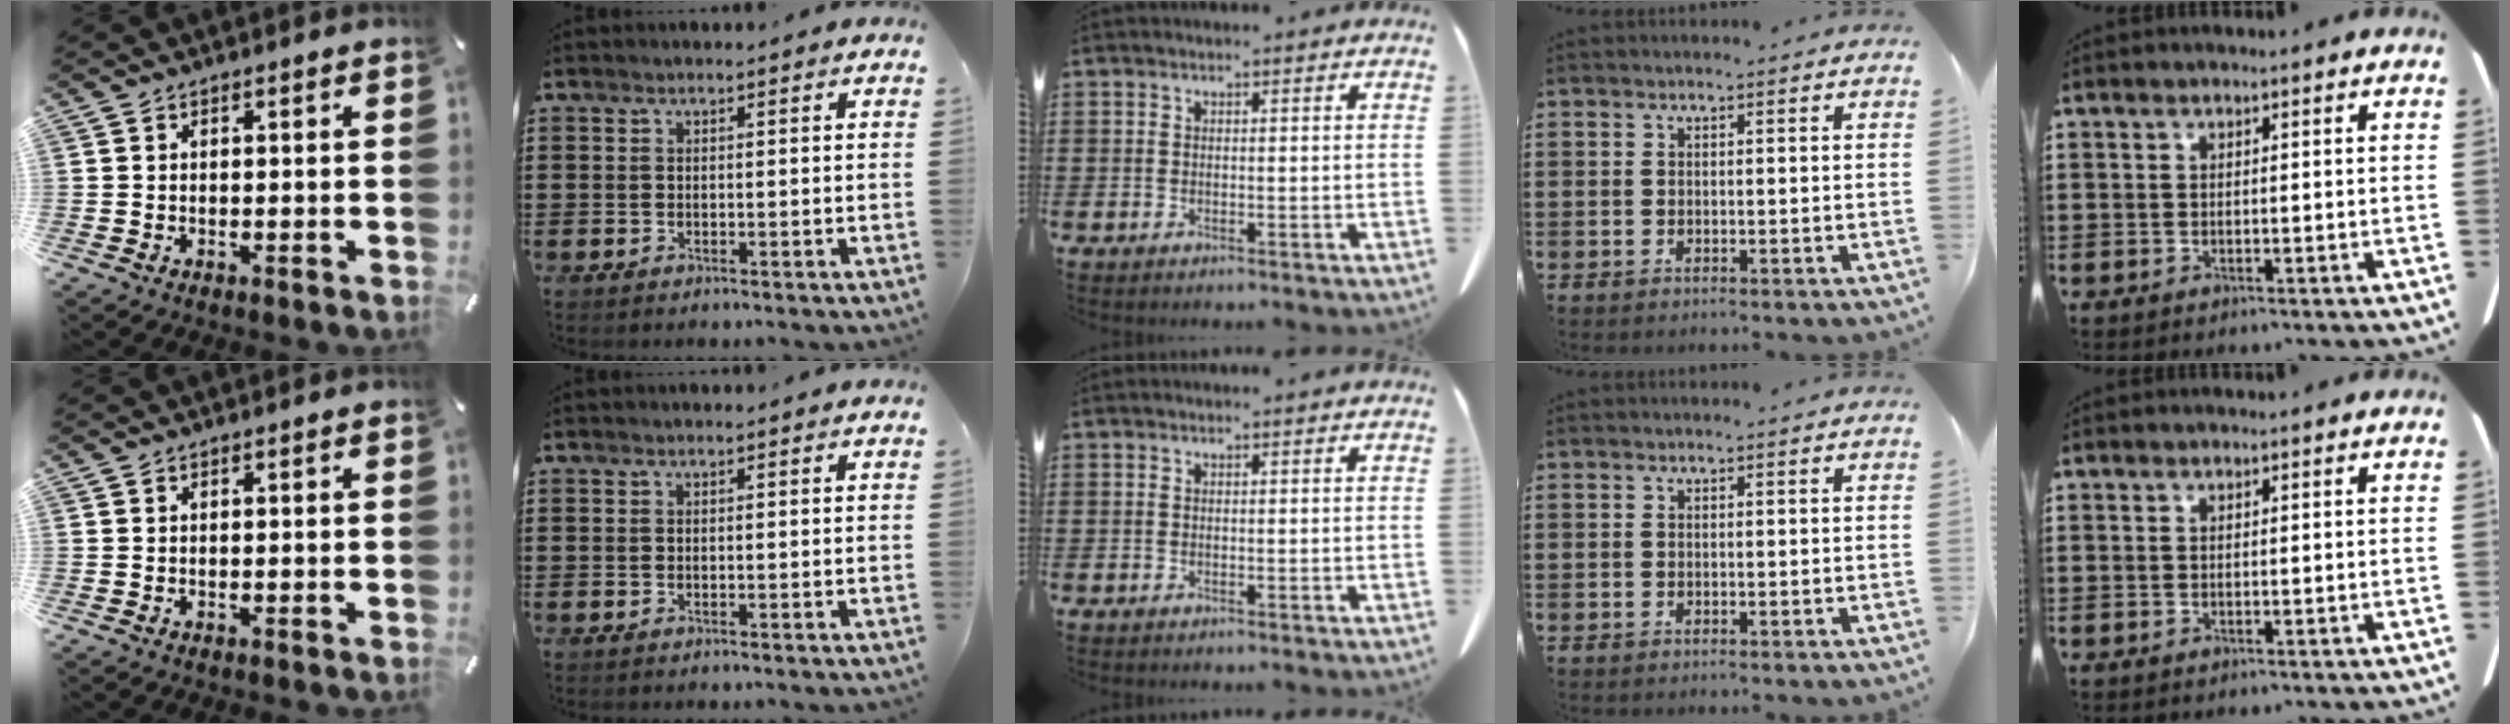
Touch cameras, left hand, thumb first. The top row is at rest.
{}